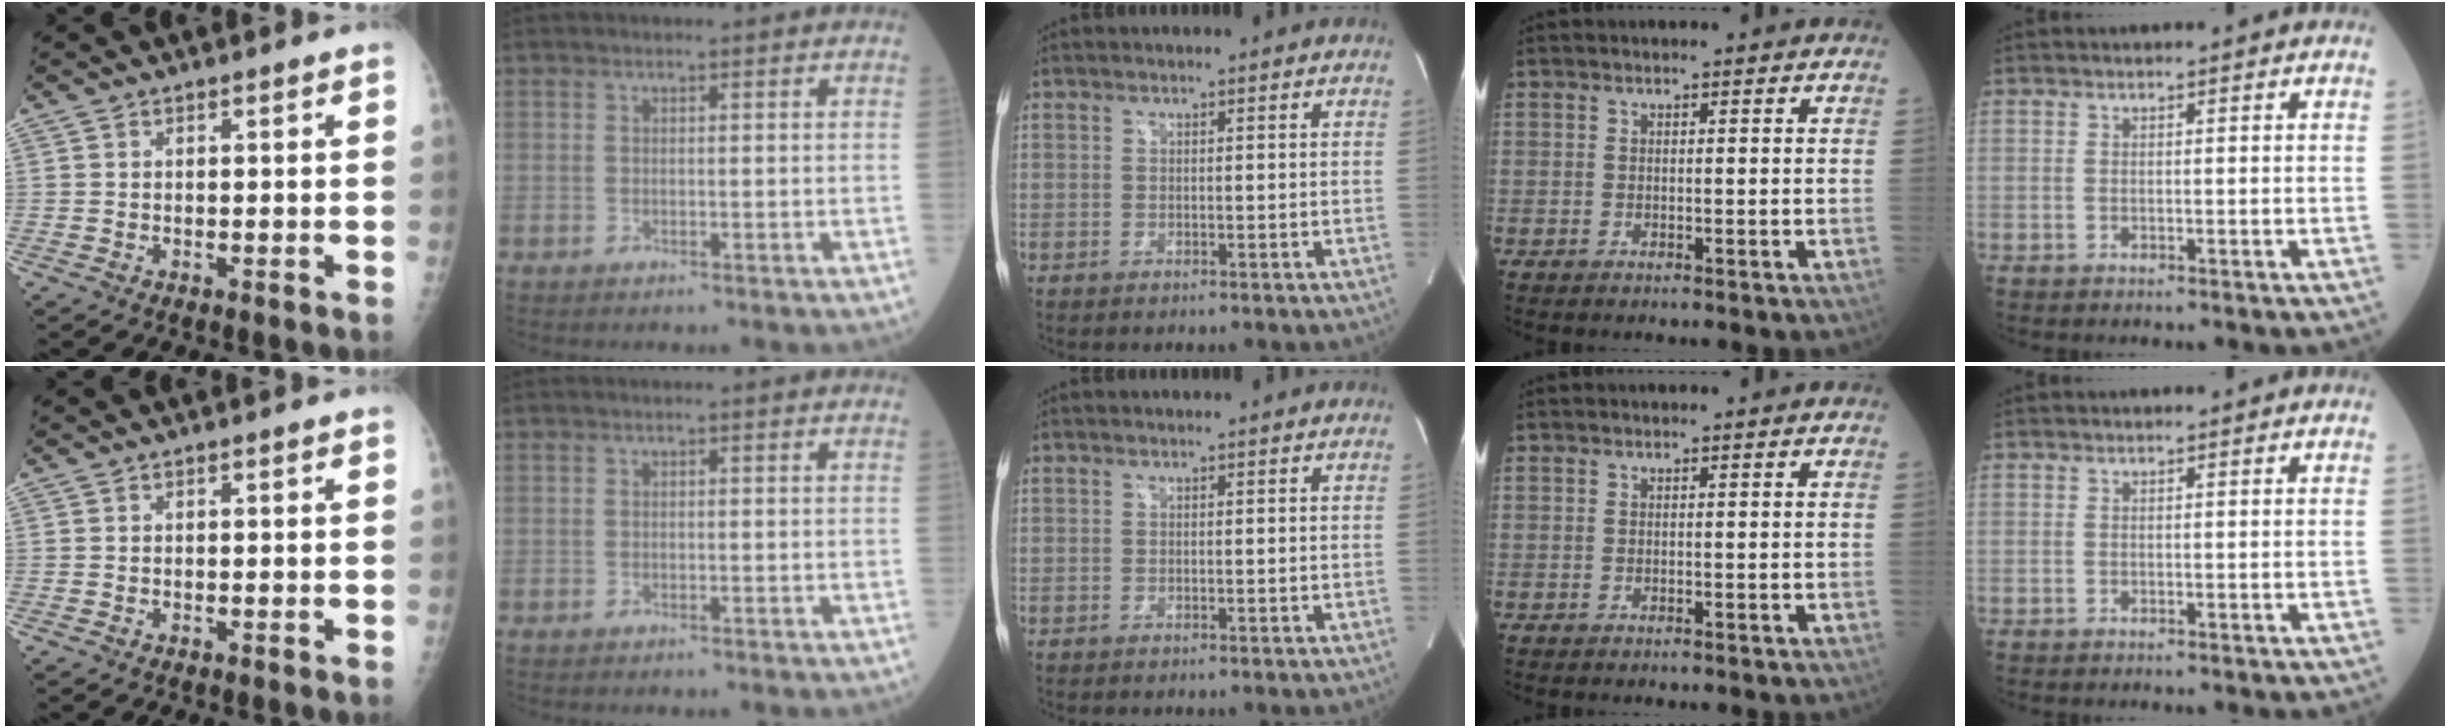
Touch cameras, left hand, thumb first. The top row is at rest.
{}